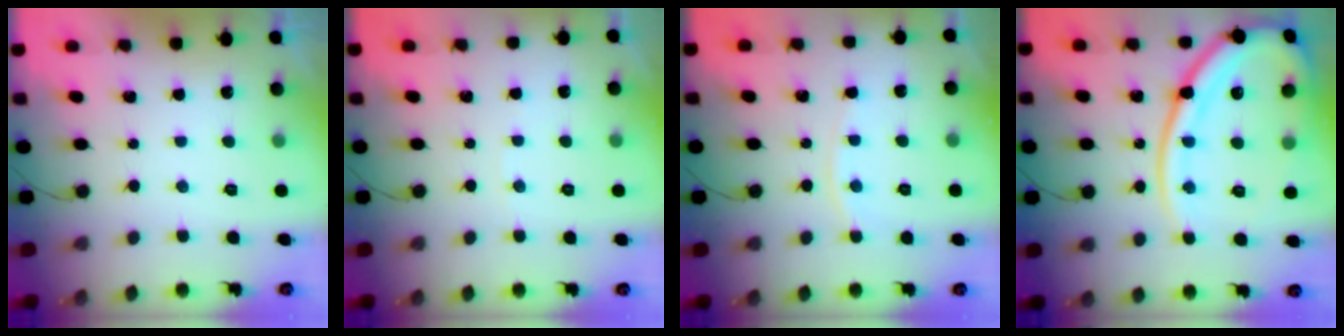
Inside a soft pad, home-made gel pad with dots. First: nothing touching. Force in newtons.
{"total": 1.6, "press": 1.6, "slide": 0.2}
{"total": 4.2, "press": 4.1, "slide": 0.6}
{"total": 21.4, "press": 21.3, "slide": 1.7}